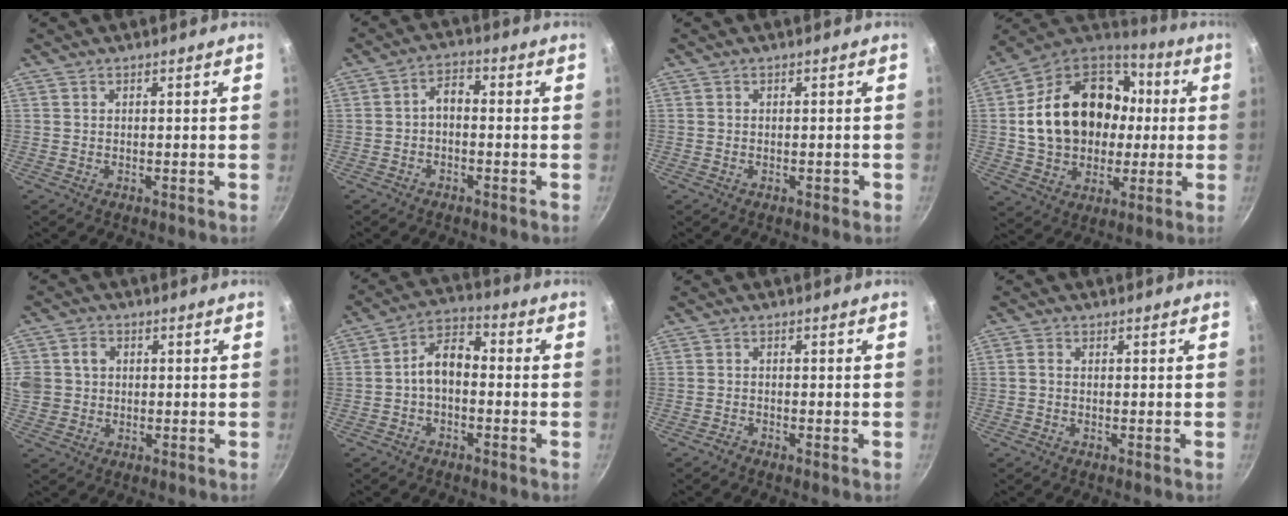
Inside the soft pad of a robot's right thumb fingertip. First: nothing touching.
{"total": 4.6, "force": [-1.4, 2.6, 3.6], "torque": [-0.061, 0.034, -0.028]}
{"total": 0.9, "force": [-0.4, 0.6, 0.5], "torque": [-0.002, 0.006, -0.004]}
{"total": 24.5, "force": [1.7, 18.8, 15.7], "torque": [-0.255, 0.044, 0.037]}
{"total": 6.9, "force": [0.7, 6.2, 2.9], "torque": [-0.044, 0.008, 0.011]}
{"total": 7.2, "force": [-1.3, 4.4, 5.5], "torque": [-0.081, 0.039, -0.034]}
{"total": 1.0, "force": [-0.9, 0.2, 0.4], "torque": [-0.020, 0.008, -0.021]}
{"total": 1.1, "force": [-0.2, 0.8, 0.7], "torque": [-0.015, 0.005, -0.006]}